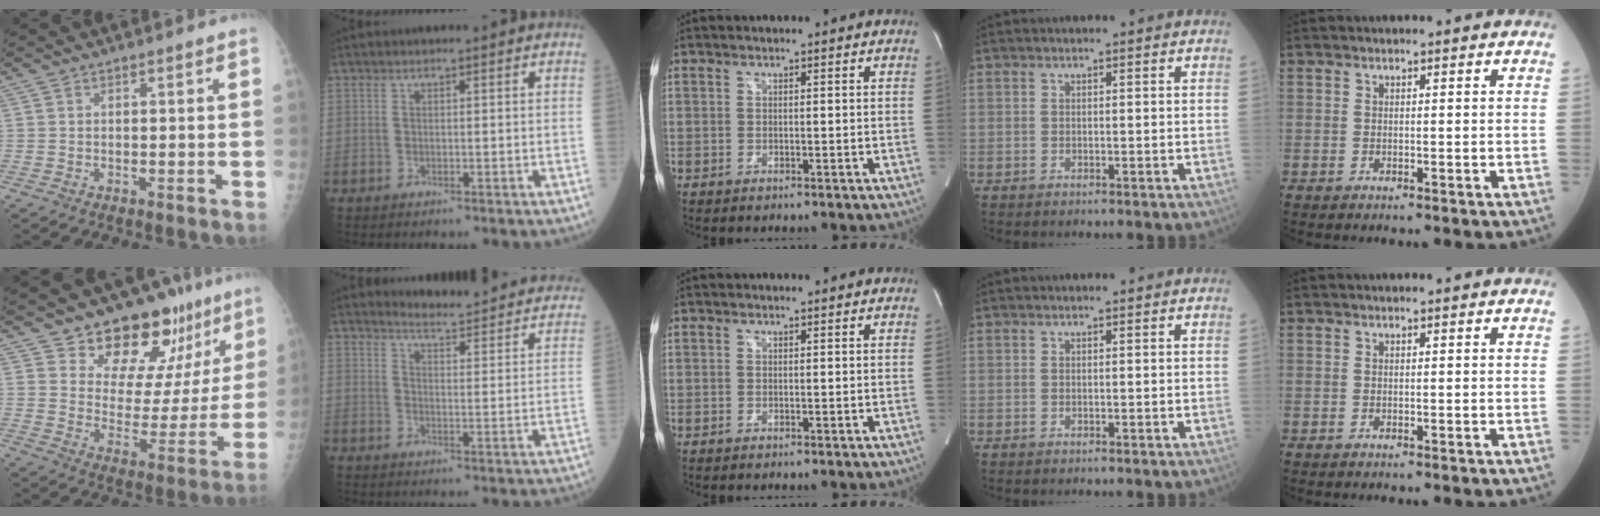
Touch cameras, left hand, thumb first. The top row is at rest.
{"thumb": {"total": 18.0, "force": [12.4, 9.6, 8.8], "torque": [-0.060, -0.074, 0.178]}, "index": {"total": 16.9, "force": [16.4, 2.6, 3.4], "torque": [-0.028, -0.060, 0.177]}}